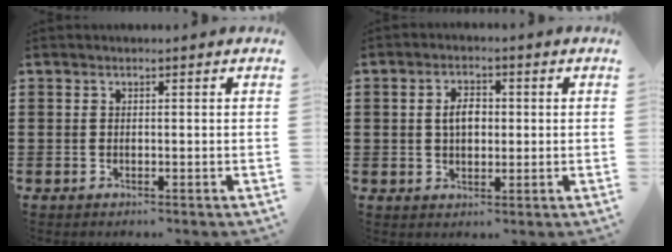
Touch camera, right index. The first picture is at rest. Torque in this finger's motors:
{"motor_torque": [0.17, 0.05, 0.13, 0.07]}